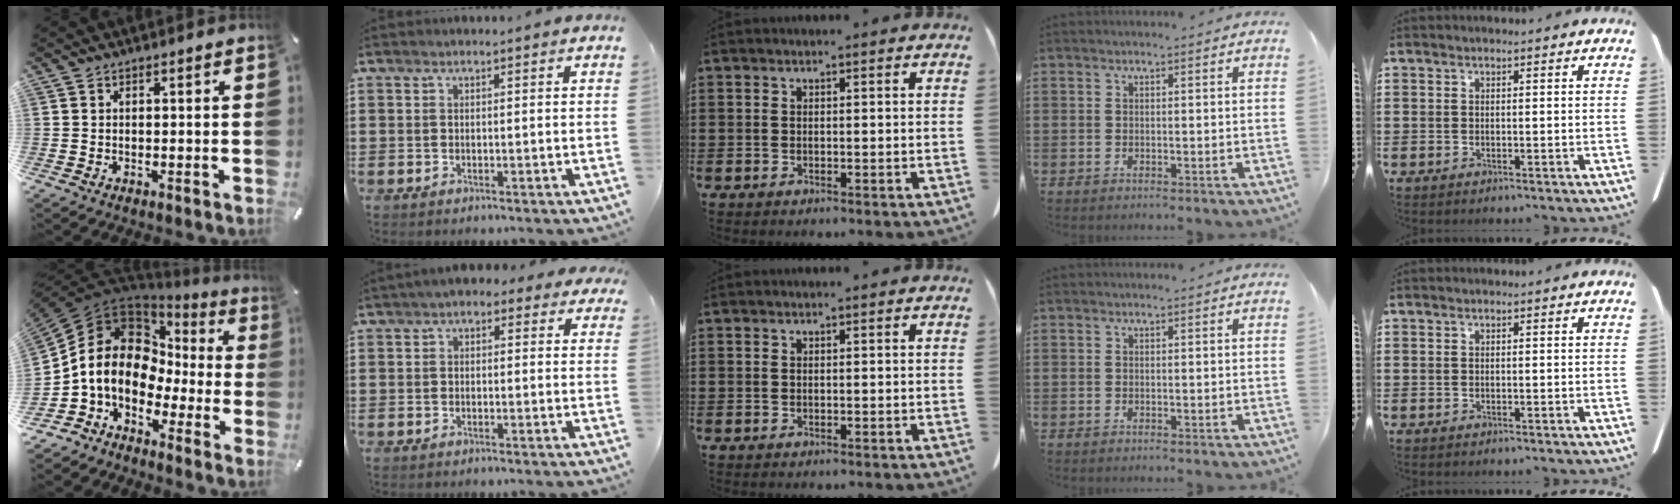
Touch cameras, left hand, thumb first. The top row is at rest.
{"thumb": {"total": 12.5, "force": [-0.4, 10.2, 7.2], "torque": [-0.176, -0.009, -0.015]}, "index": {"total": 2.2, "force": [0.8, 1.4, 1.4], "torque": [-0.034, 0.012, 0.012]}}